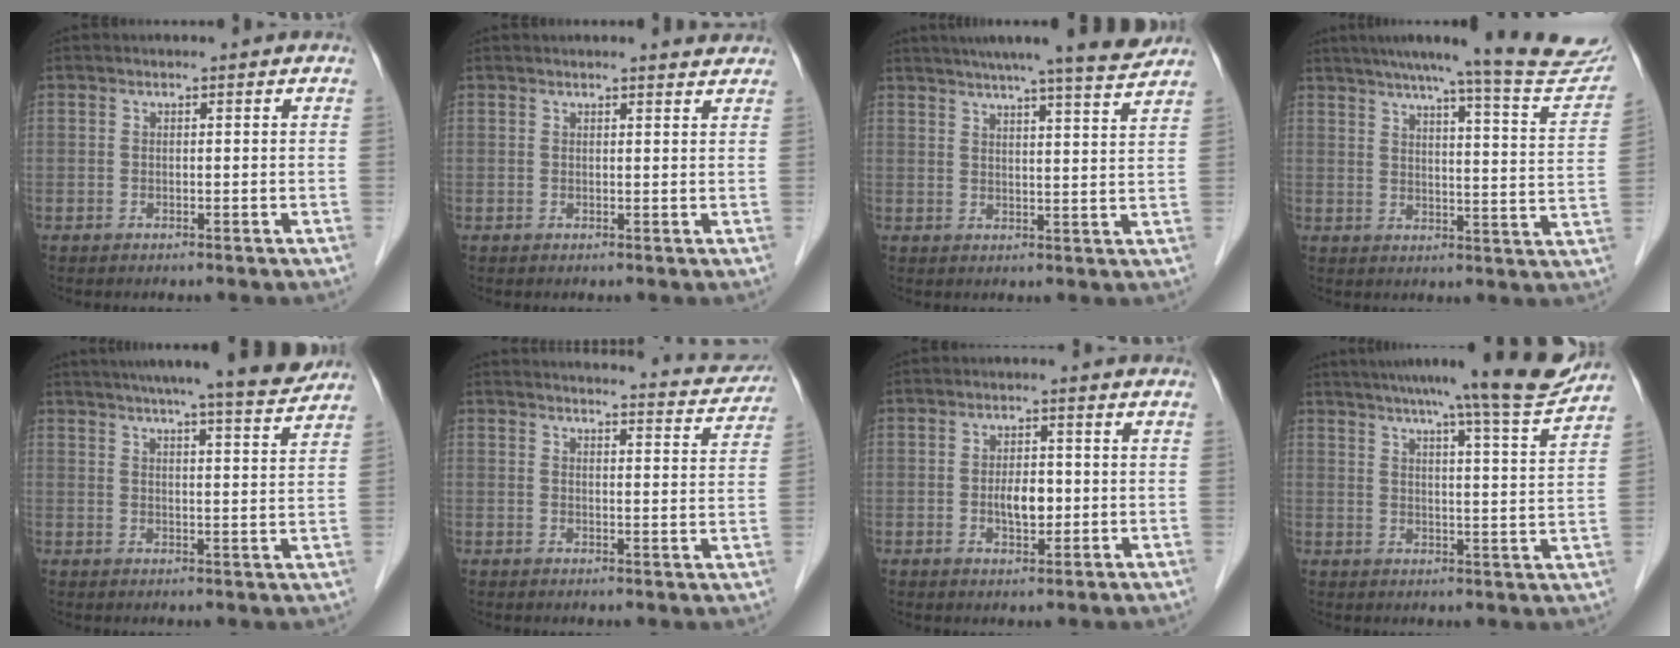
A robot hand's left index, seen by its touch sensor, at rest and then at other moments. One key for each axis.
{"total": 2.9, "fx": 2.8, "fy": 0.1, "fz": 0.6, "tx": -0.009, "ty": 0.002, "tz": 0.025}
{"total": 13.2, "fx": 11.8, "fy": -0.6, "fz": 5.9, "tx": -0.095, "ty": -0.006, "tz": 0.148}
{"total": 19.6, "fx": 18.0, "fy": 0.2, "fz": 7.9, "tx": -0.106, "ty": -0.058, "tz": 0.215}
{"total": 13.7, "fx": 12.2, "fy": -0.2, "fz": 6.2, "tx": -0.096, "ty": -0.005, "tz": 0.153}
{"total": 17.8, "fx": 17.3, "fy": 2.0, "fz": 3.5, "tx": -0.034, "ty": -0.036, "tz": 0.192}
{"total": 4.1, "fx": -0.5, "fy": 2.0, "fz": 3.6, "tx": -0.063, "ty": 0.001, "tz": -0.005}
{"total": 15.5, "fx": 13.5, "fy": -0.9, "fz": 7.5, "tx": -0.113, "ty": -0.022, "tz": 0.172}